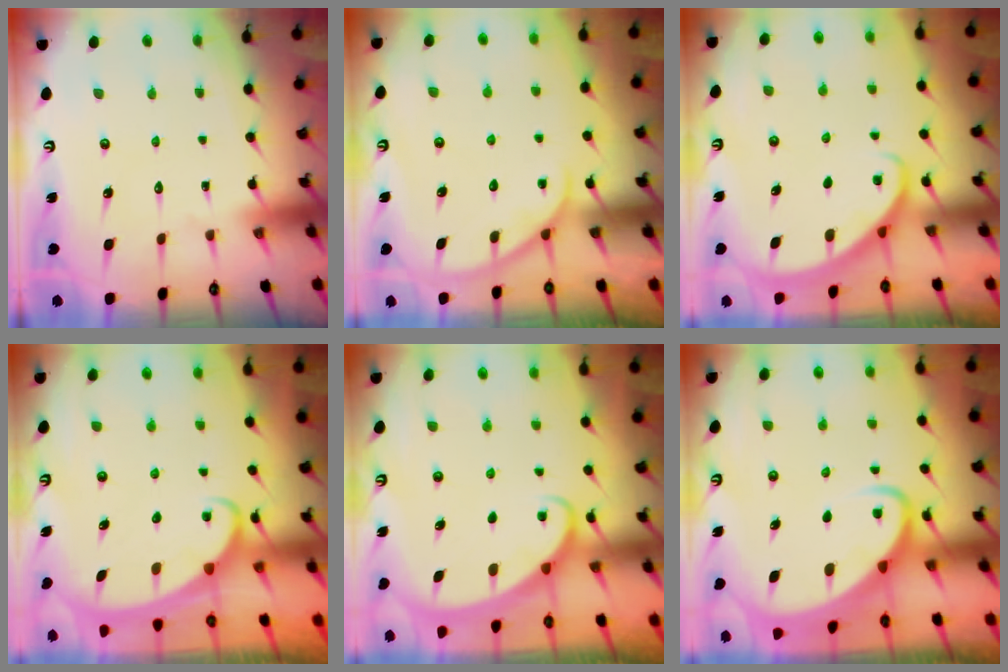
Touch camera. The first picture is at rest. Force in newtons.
{"total": 2.7, "press": 2.6, "slide": 0.3}
{"total": 2.4, "press": 2.4, "slide": 0.2}
{"total": 2.3, "press": 2.3, "slide": 0.3}
{"total": 2.1, "press": 2.1, "slide": 0.2}
{"total": 3.8, "press": 3.7, "slide": 0.4}